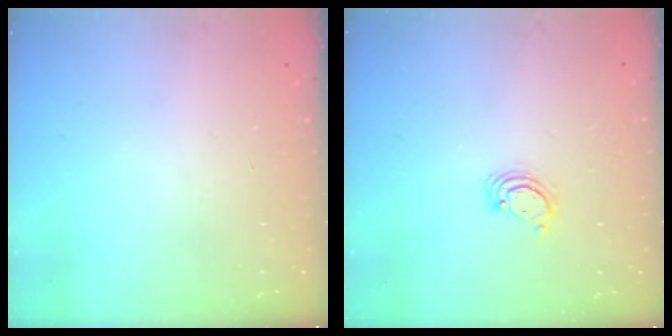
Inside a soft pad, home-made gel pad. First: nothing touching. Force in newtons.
{"total": 2.6, "press": 2.6, "slide": 0.3}